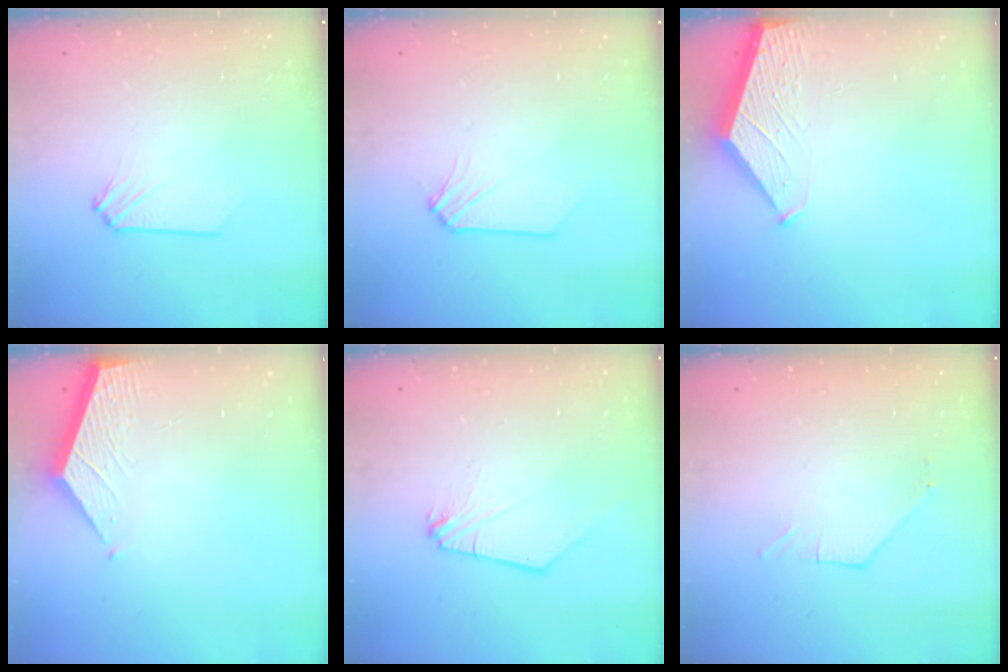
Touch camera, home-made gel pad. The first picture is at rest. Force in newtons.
{"total": 0.7, "press": 0.7, "slide": 0.1}
{"total": 1.6, "press": 1.6, "slide": 0.2}
{"total": 1.9, "press": 1.9, "slide": 0.2}
{"total": 0.0}
{"total": 1.5, "press": 1.5, "slide": 0.3}